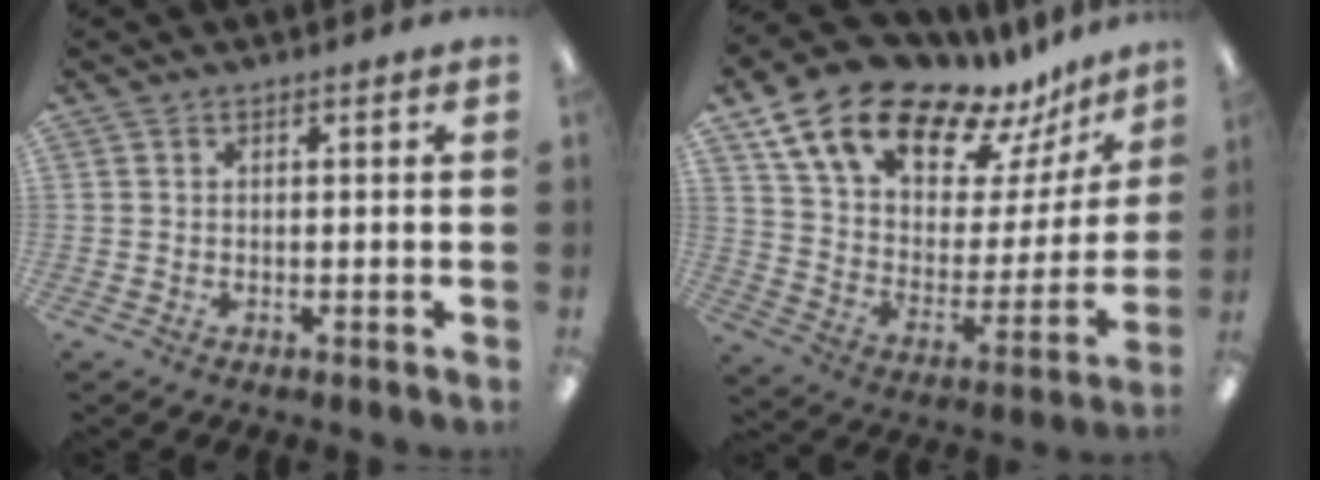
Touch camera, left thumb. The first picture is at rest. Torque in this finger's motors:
{"motor_torque": [1.74, 1.74, 1.41, -1.36, 0.12]}